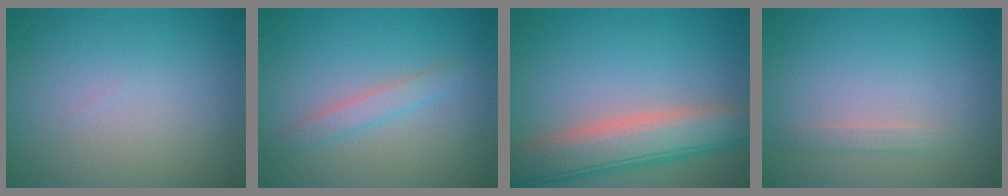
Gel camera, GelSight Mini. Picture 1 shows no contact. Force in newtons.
{"total": 2.1, "press": 2.1, "slide": 0.1}
{"total": 6.8, "press": 6.8, "slide": 0.4}
{"total": 0.9, "press": 0.9, "slide": 0.1}